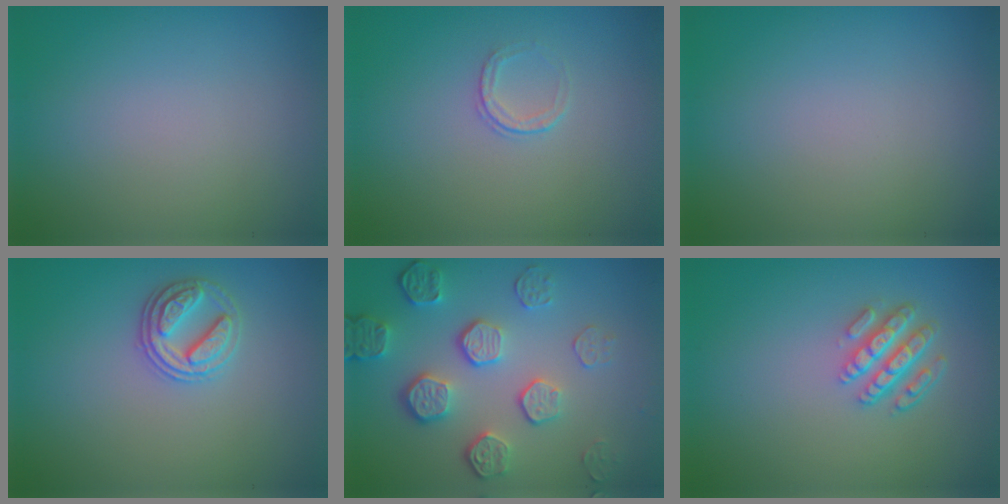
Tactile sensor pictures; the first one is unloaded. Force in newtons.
{"total": 1.0, "press": 0.7, "slide": 0.7}
{"total": 0.0}
{"total": 2.6, "press": 2.6, "slide": 0.5}
{"total": 5.4, "press": 3.9, "slide": 3.7}
{"total": 4.3, "press": 3.2, "slide": 2.9}